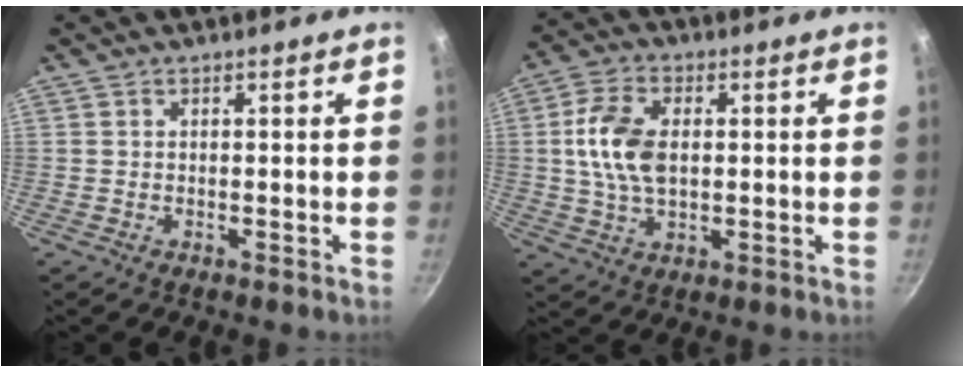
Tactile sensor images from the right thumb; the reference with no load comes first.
{"total": 10.6, "force": [1.1, 6.5, 8.3], "torque": [-0.153, 0.010, 0.017]}